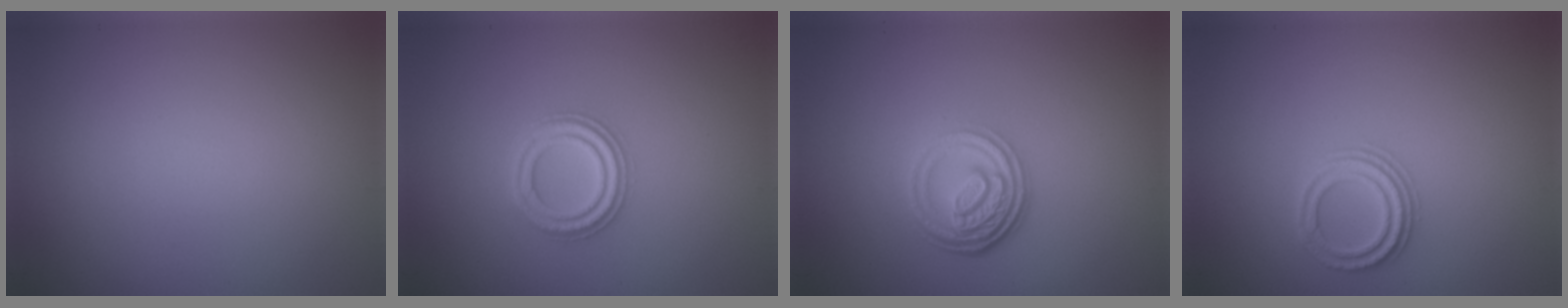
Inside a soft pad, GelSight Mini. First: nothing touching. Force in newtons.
{"total": 2.7, "press": 2.7, "slide": 0.5}
{"total": 4.5, "press": 3.3, "slide": 3.1}
{"total": 2.3, "press": 2.2, "slide": 0.8}